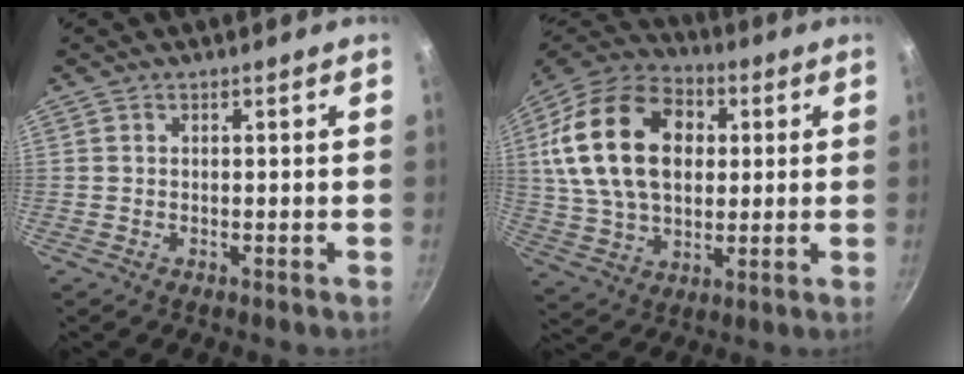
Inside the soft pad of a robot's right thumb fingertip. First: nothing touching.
{"total": 23.6, "force": [4.6, 15.9, 16.8], "torque": [-0.289, 0.014, 0.077]}